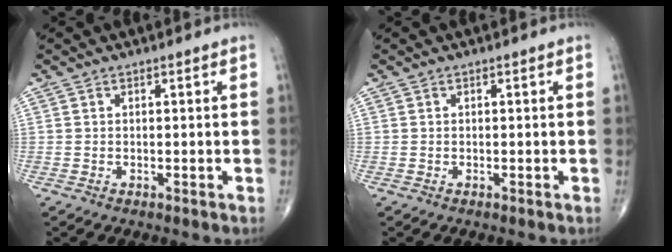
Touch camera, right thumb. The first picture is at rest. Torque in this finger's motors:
{"motor_torque": [0.03, 0.03, -0.02, -0.02, 0.00]}